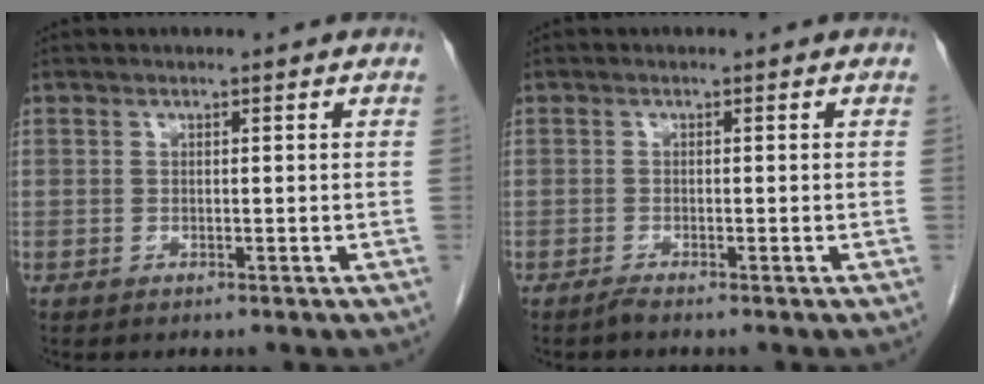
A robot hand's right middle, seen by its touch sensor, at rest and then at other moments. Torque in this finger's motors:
{"motor_torque": [-0.33, -0.02, -0.05, -0.01]}